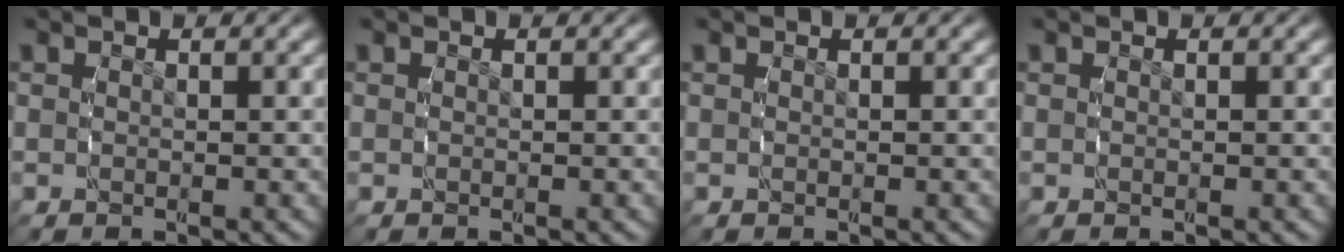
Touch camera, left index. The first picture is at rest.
{"total": 0.0}
{"total": 0.0}
{"total": 0.0}